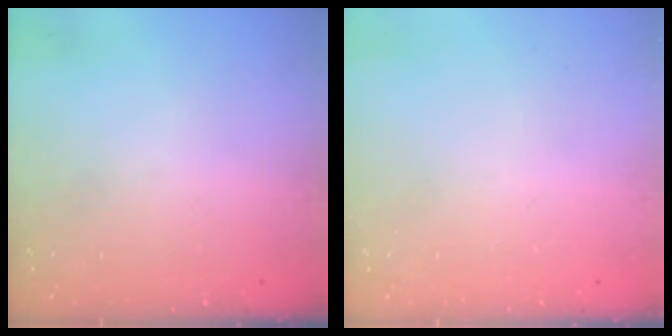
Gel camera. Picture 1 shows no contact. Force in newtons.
{"total": 0.0}